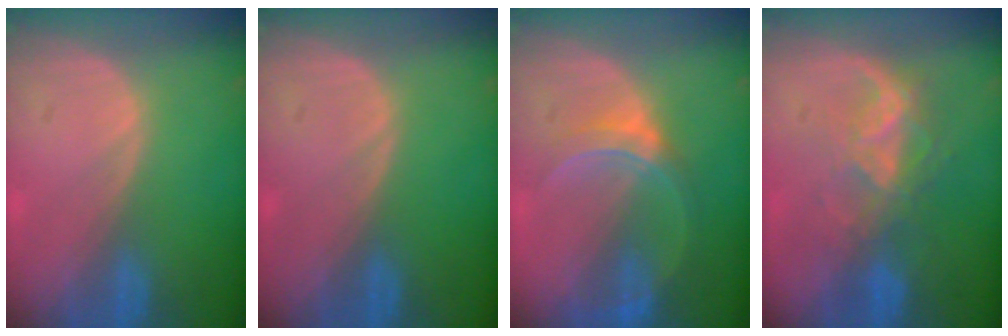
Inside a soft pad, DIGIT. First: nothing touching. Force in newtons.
{"total": 0.0}
{"total": 6.2, "press": 5.7, "slide": 2.4}
{"total": 6.7, "press": 6.0, "slide": 2.9}